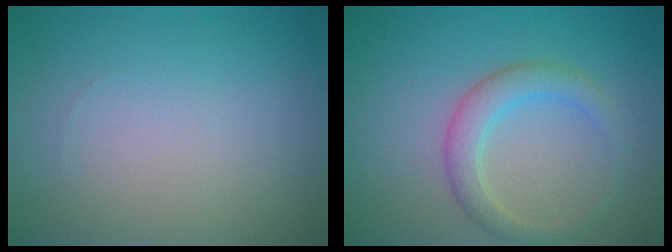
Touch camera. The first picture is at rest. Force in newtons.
{"total": 3.0, "press": 3.0, "slide": 0.1}